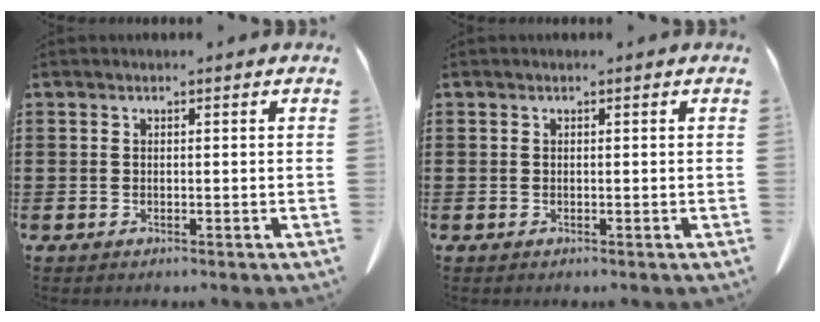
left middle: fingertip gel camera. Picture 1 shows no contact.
{"total": 0.0}